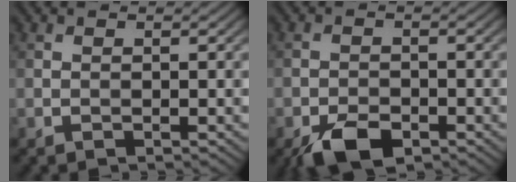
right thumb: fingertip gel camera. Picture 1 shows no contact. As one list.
[{"total": 5.5, "force": [-3.5, 2.6, 3.3], "torque": [-0.059, -0.006, -0.066]}]